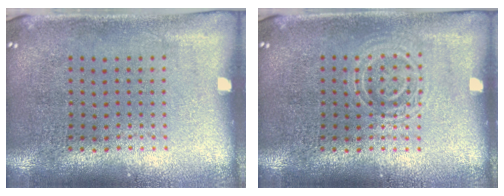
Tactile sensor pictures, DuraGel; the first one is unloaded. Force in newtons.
{"total": 1.7, "press": 1.7, "slide": 0.4}